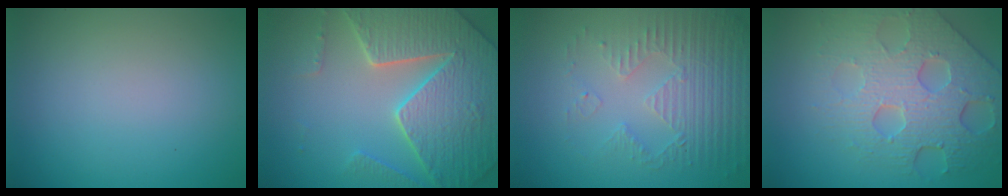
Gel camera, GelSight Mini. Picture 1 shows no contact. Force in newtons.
{"total": 7.5, "press": 7.2, "slide": 2.1}
{"total": 5.3, "press": 3.5, "slide": 4.1}
{"total": 6.8, "press": 5.4, "slide": 4.2}